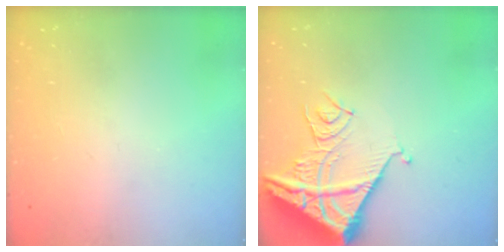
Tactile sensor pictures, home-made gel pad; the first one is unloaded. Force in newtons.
{"total": 12.2, "press": 12.1, "slide": 1.5}